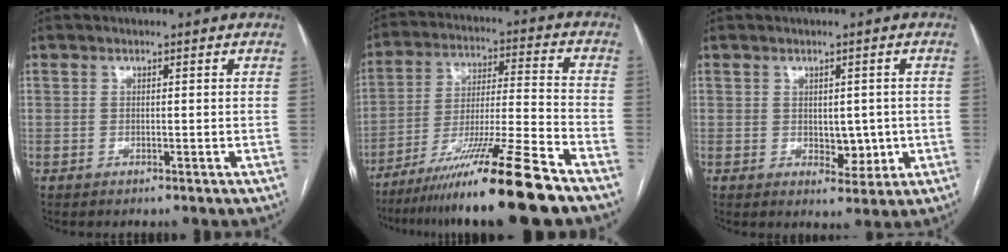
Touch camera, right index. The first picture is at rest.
{"total": 17.6, "force": [-13.3, -1.8, 11.4], "torque": [-0.199, -0.028, -0.227]}
{"total": 4.3, "force": [-0.3, 2.6, 3.4], "torque": [-0.041, 0.000, 0.007]}